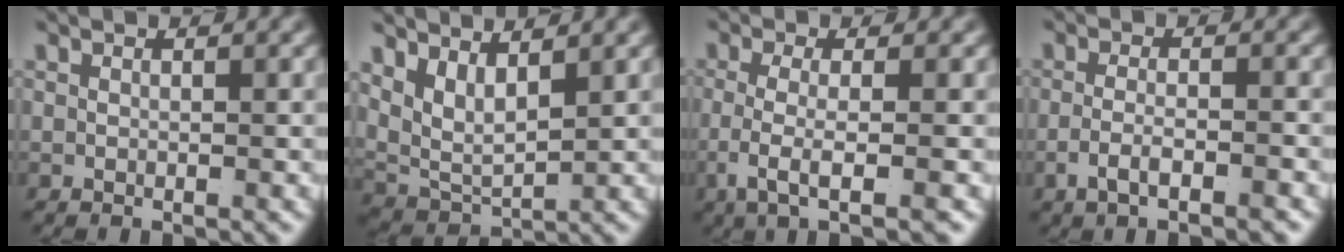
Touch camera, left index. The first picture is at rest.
{"total": 6.5, "force": [1.7, 5.1, 3.7], "torque": [-0.095, -0.024, 0.032]}
{"total": 4.6, "force": [-1.4, 1.0, 4.2], "torque": [-0.087, -0.018, -0.014]}
{"total": 2.7, "force": [-1.9, 0.3, 1.9], "torque": [-0.035, -0.014, -0.029]}